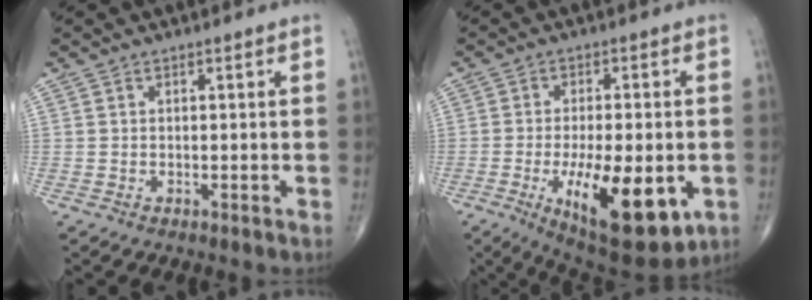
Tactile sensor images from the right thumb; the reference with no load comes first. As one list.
[{"total": 18.2, "force": [-5.3, 7.0, 15.9], "torque": [-0.234, -0.013, -0.062]}]